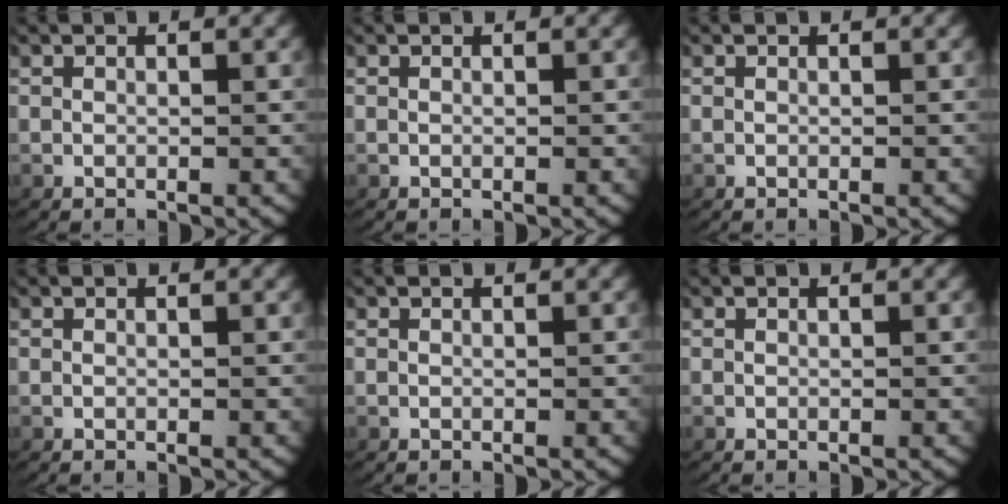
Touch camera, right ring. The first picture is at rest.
{"total": 0.0}
{"total": 0.0}
{"total": 0.0}
{"total": 0.0}
{"total": 0.0}